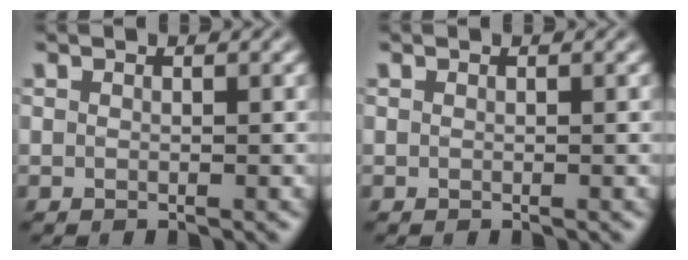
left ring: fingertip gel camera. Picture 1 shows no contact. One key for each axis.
{"total": 0.0}